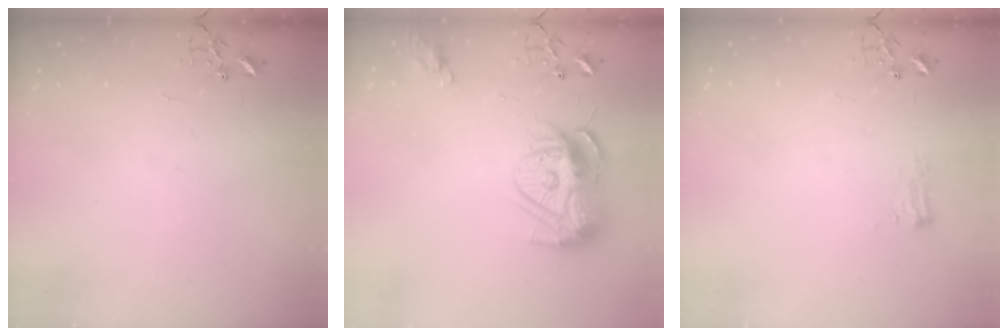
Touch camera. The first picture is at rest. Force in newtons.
{"total": 13.5, "press": 13.4, "slide": 1.1}
{"total": 7.3, "press": 7.2, "slide": 0.9}